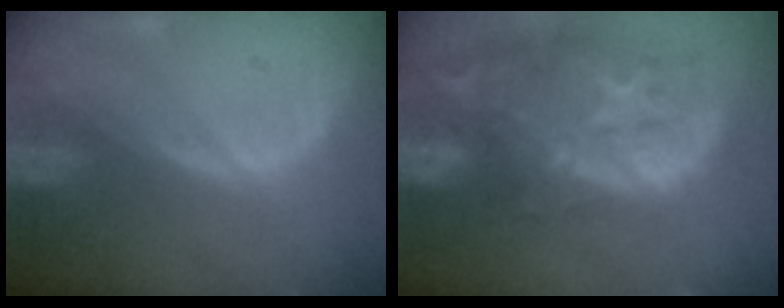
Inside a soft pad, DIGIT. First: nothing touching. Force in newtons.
{"total": 14.9, "press": 12.0, "slide": 8.9}